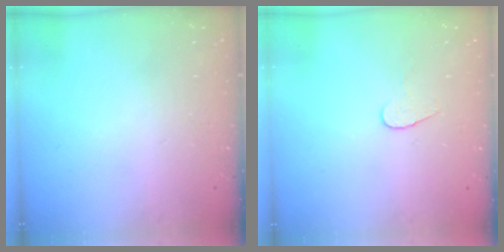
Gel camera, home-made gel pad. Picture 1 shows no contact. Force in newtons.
{"total": 4.7, "press": 4.6, "slide": 0.4}